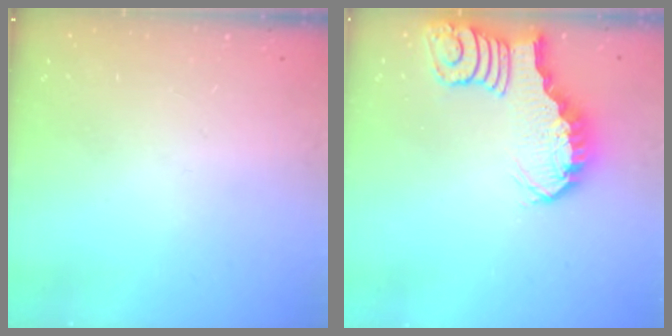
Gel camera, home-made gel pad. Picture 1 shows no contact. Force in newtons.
{"total": 2.8, "press": 2.8, "slide": 0.4}